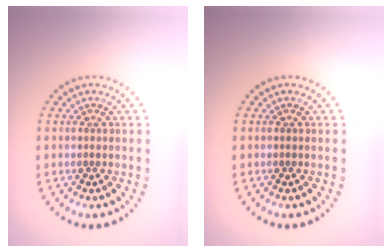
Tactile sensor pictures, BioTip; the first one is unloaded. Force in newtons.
{"total": 0.0}